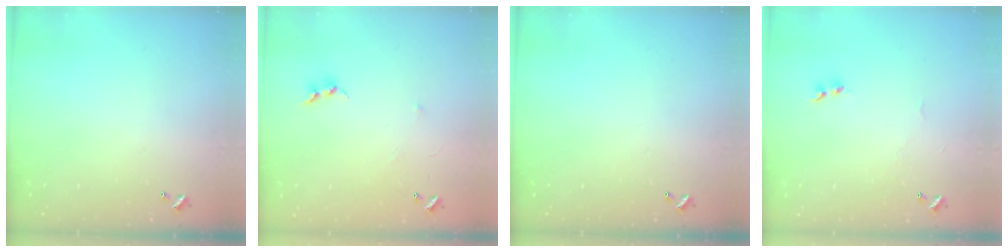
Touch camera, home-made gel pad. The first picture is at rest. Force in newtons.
{"total": 6.4, "press": 6.4, "slide": 0.4}
{"total": 0.0}
{"total": 2.0, "press": 1.9, "slide": 0.6}